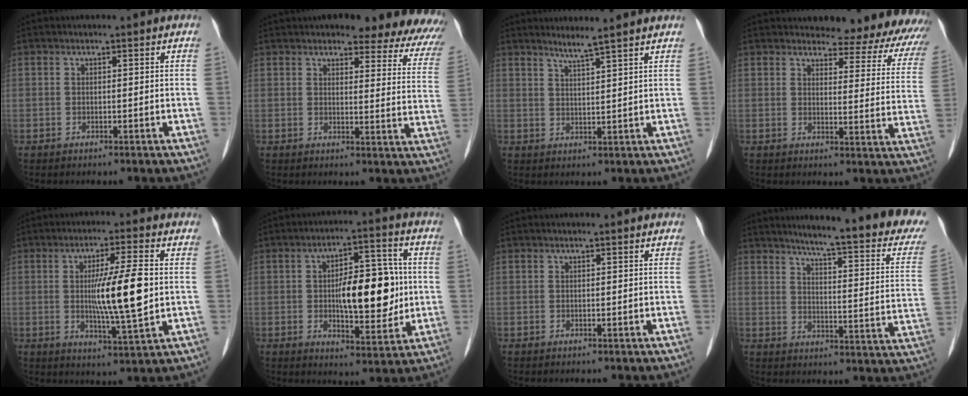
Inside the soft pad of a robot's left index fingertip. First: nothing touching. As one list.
[{"total": 19.2, "force": [17.0, 4.4, 7.8], "torque": [-0.065, -0.046, 0.171]}, {"total": 4.2, "force": [3.6, -1.0, 2.0], "torque": [-0.035, 0.000, 0.060]}, {"total": 17.9, "force": [16.8, 3.9, 4.9], "torque": [-0.026, -0.077, 0.165]}, {"total": 10.4, "force": [0.3, 0.4, 10.4], "torque": [-0.181, -0.012, 0.003]}, {"total": 12.3, "force": [0.1, 4.7, 11.4], "torque": [-0.177, 0.014, 0.008]}, {"total": 0.0}, {"total": 21.5, "force": [17.9, 1.5, 11.7], "torque": [-0.145, -0.049, 0.209]}]